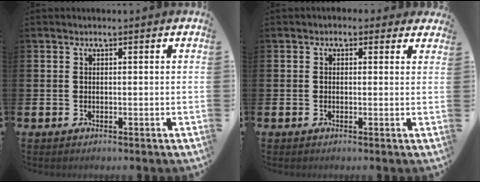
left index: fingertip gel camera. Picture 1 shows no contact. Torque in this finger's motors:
{"motor_torque": [0.15, -1.99, 0.44, 0.10]}